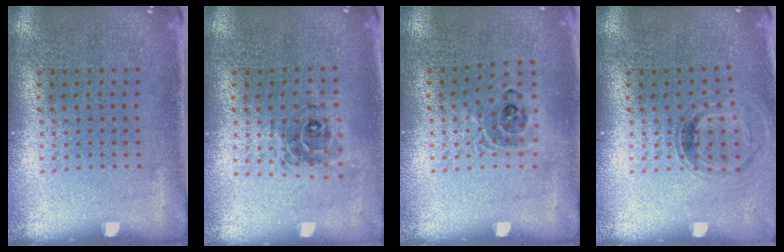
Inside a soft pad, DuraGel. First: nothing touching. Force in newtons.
{"total": 0.8, "press": 0.8, "slide": 0.1}
{"total": 0.9, "press": 0.9, "slide": 0.2}
{"total": 0.8, "press": 0.7, "slide": 0.2}